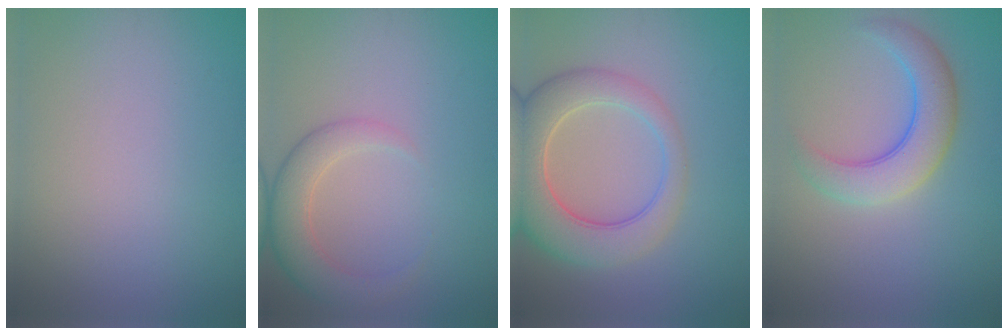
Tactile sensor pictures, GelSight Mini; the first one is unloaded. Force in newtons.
{"total": 3.9, "press": 3.9, "slide": 0.3}
{"total": 7.3, "press": 7.2, "slide": 0.9}
{"total": 5.0, "press": 5.0, "slide": 0.3}